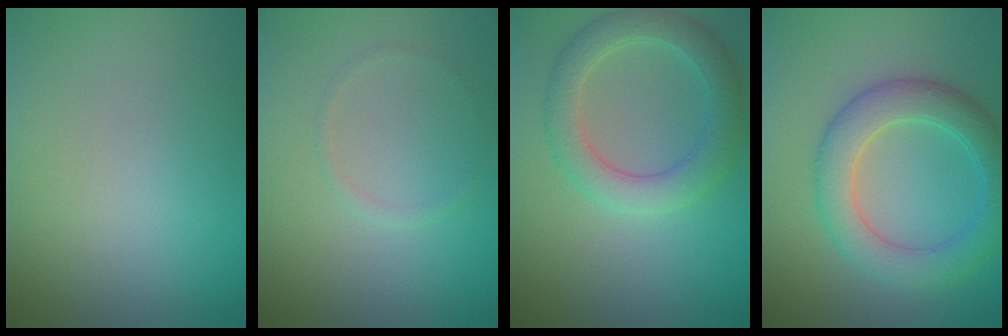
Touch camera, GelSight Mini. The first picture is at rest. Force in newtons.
{"total": 0.6, "press": 0.6, "slide": 0.0}
{"total": 4.1, "press": 4.1, "slide": 0.1}
{"total": 5.1, "press": 5.1, "slide": 0.2}